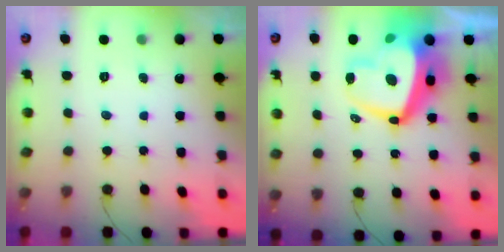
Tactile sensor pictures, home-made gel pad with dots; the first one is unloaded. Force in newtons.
{"total": 18.7, "press": 18.6, "slide": 2.2}